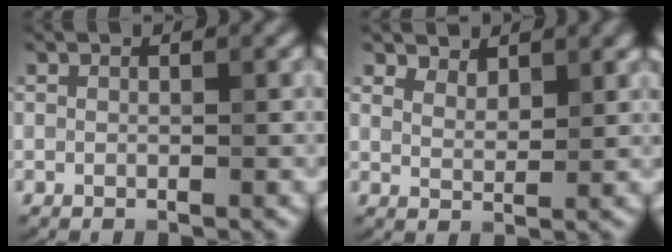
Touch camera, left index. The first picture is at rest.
{"total": 2.9, "force": [2.5, 1.2, 0.8], "torque": [-0.020, -0.005, 0.040]}